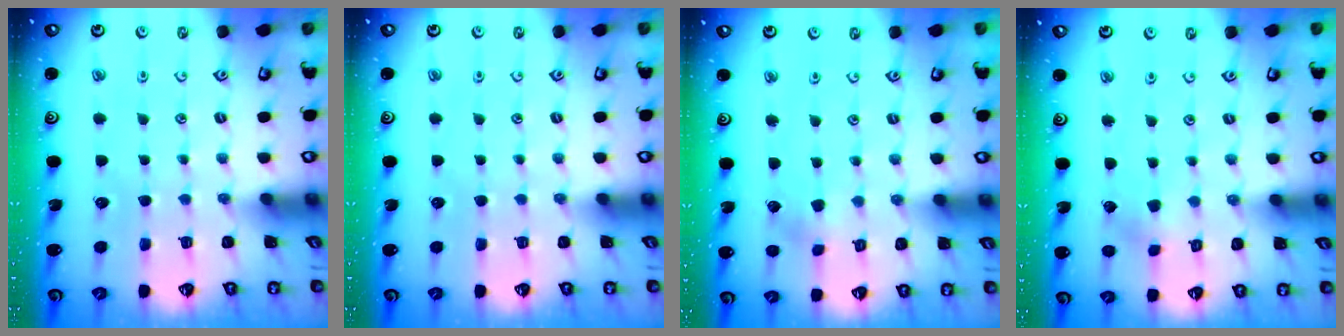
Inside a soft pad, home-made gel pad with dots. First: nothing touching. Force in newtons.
{"total": 0.0}
{"total": 2.3, "press": 2.3, "slide": 0.1}
{"total": 2.2, "press": 2.2, "slide": 0.1}